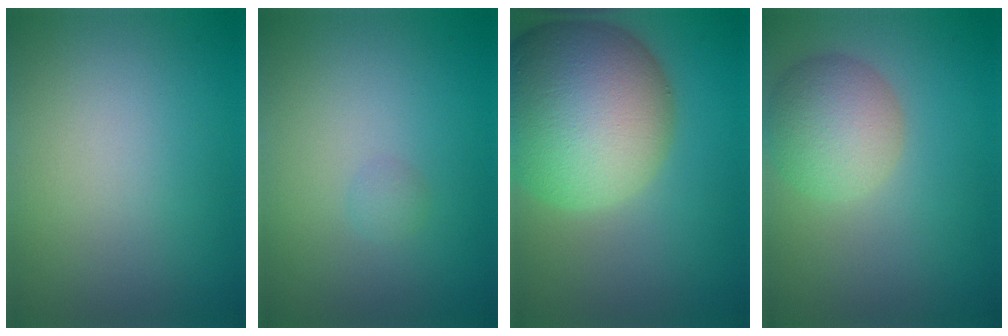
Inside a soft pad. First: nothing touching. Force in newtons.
{"total": 0.7, "press": 0.7, "slide": 0.0}
{"total": 14.8, "press": 14.8, "slide": 1.0}
{"total": 4.9, "press": 4.9, "slide": 0.4}